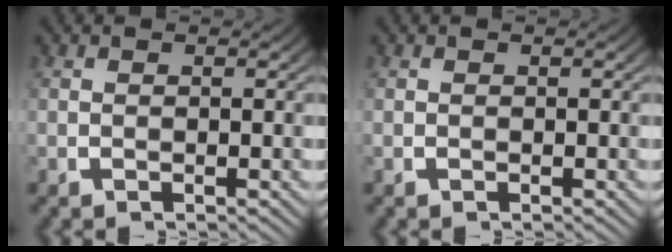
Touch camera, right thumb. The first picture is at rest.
{"total": 0.0}